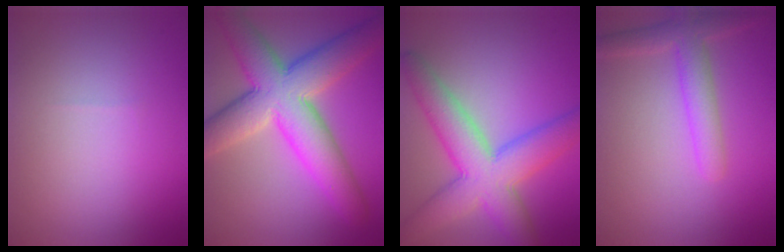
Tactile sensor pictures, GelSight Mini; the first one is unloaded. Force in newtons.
{"total": 10.6, "press": 10.5, "slide": 0.7}
{"total": 8.4, "press": 8.4, "slide": 0.4}
{"total": 3.5, "press": 3.5, "slide": 0.2}